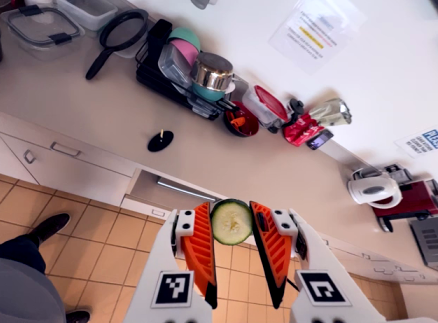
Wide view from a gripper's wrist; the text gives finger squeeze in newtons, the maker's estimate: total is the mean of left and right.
{"total": 7.8, "left": 7.7, "right": 8.0}